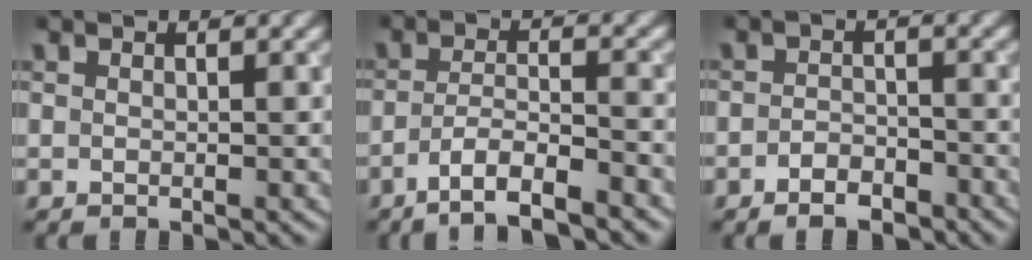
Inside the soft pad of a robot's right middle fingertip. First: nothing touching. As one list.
[{"total": 5.0, "force": [-3.3, 1.0, 3.6], "torque": [-0.057, 0.003, -0.062]}, {"total": 2.7, "force": [-2.0, 1.3, 1.3], "torque": [-0.019, 0.003, -0.036]}]